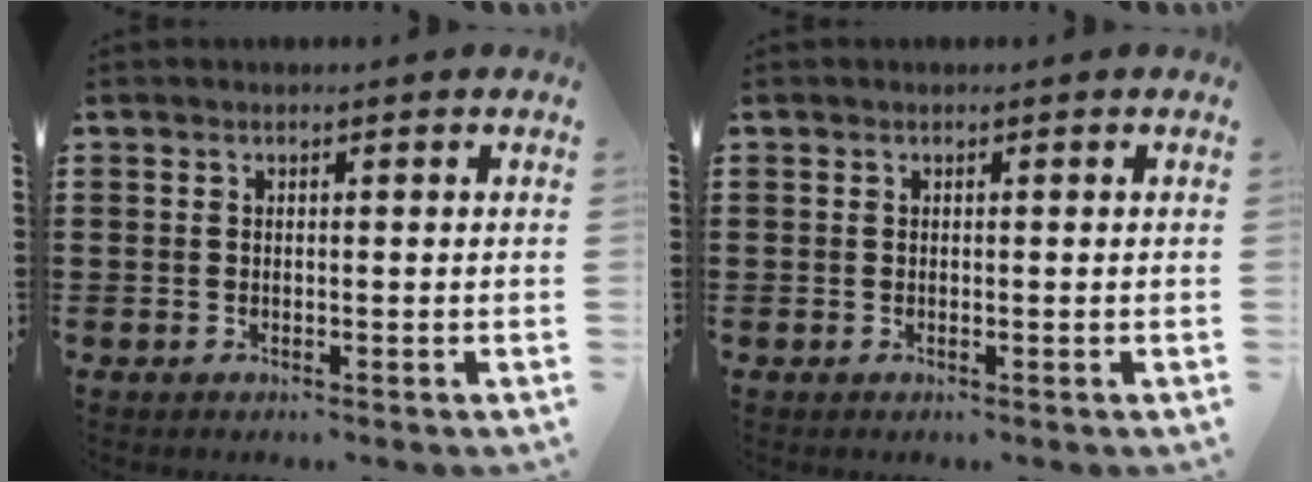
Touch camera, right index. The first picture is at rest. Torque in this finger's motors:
{"motor_torque": [0.04, -0.03, 0.01, 0.00]}